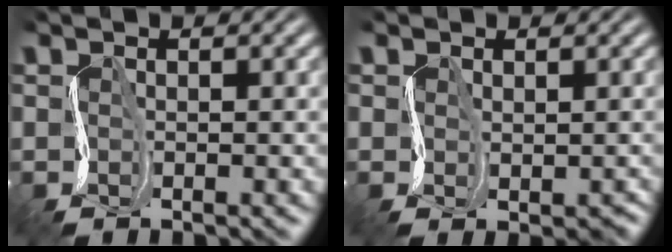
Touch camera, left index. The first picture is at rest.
{"total": 1.4, "force": [-0.6, 1.2, 0.5], "torque": [-0.012, -0.003, -0.010]}